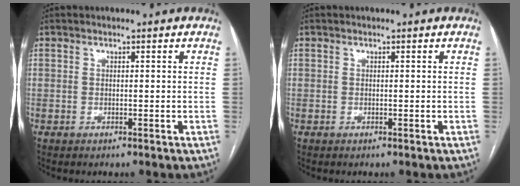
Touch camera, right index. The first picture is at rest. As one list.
[{"total": 0.0}]